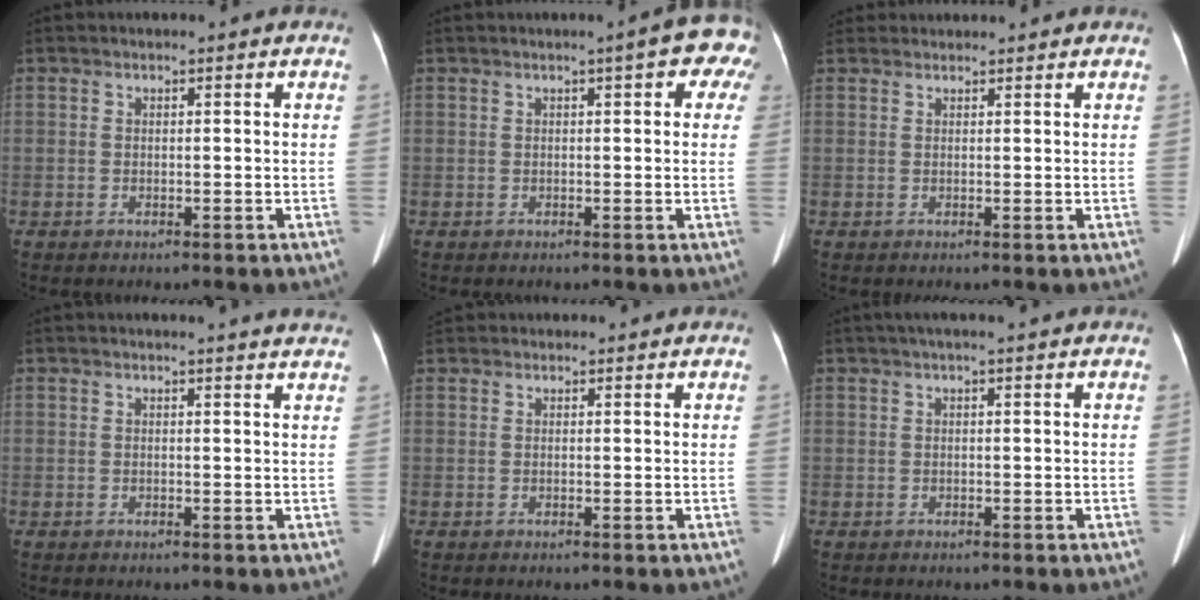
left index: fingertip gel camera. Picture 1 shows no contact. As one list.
[{"total": 7.0, "force": [3.5, 1.8, 5.9], "torque": [-0.056, 0.016, 0.028]}, {"total": 3.7, "force": [3.6, 0.8, 0.4], "torque": [-0.009, 0.031, 0.058]}, {"total": 8.3, "force": [8.0, 0.0, 2.3], "torque": [-0.024, -0.005, 0.067]}, {"total": 3.0, "force": [2.8, 0.9, 0.2], "torque": [-0.003, 0.022, 0.042]}, {"total": 5.0, "force": [4.1, 0.1, 2.9], "torque": [-0.039, 0.028, 0.061]}]